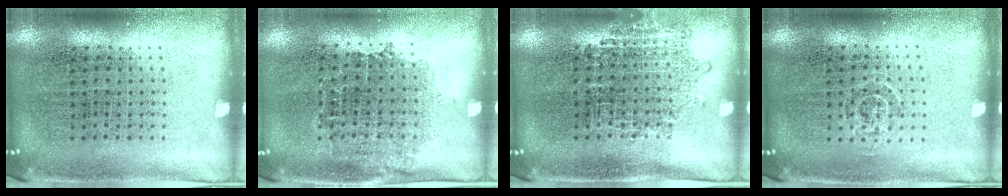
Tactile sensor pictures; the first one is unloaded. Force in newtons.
{"total": 0.9, "press": 0.7, "slide": 0.6}
{"total": 0.9, "press": 0.9, "slide": 0.2}
{"total": 0.8, "press": 0.5, "slide": 0.6}